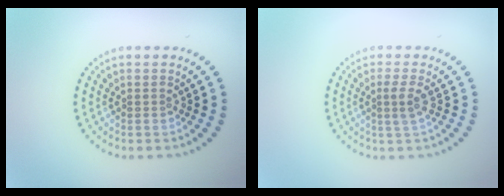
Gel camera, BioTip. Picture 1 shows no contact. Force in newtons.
{"total": 1.8, "press": 1.3, "slide": 1.2}